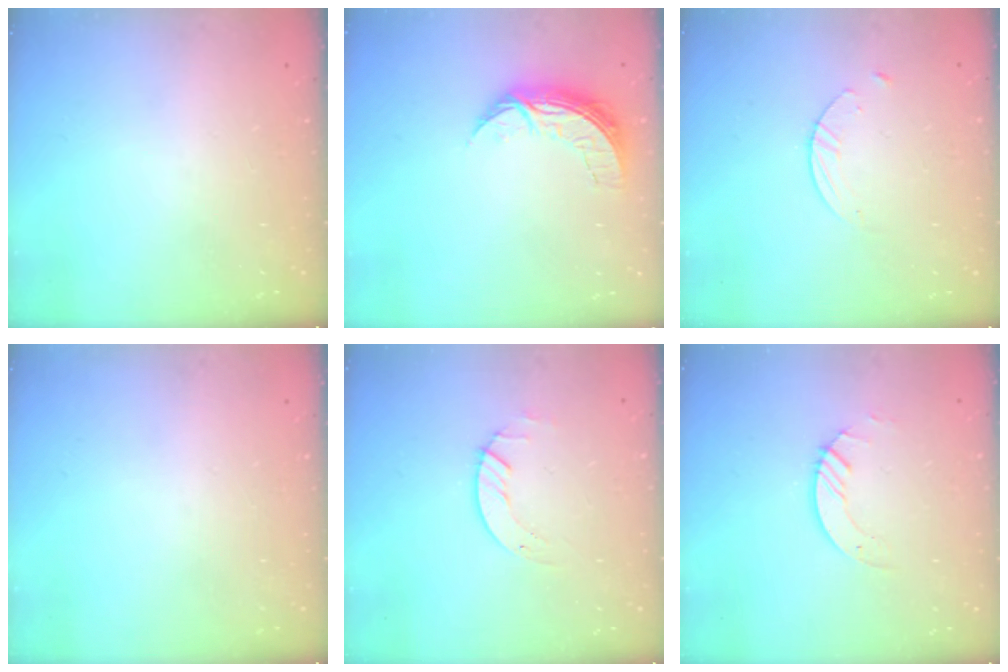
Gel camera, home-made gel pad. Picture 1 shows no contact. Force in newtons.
{"total": 8.8, "press": 8.8, "slide": 0.6}
{"total": 2.7, "press": 2.6, "slide": 0.3}
{"total": 0.0}
{"total": 2.0, "press": 2.0, "slide": 0.2}
{"total": 2.8, "press": 2.8, "slide": 0.3}